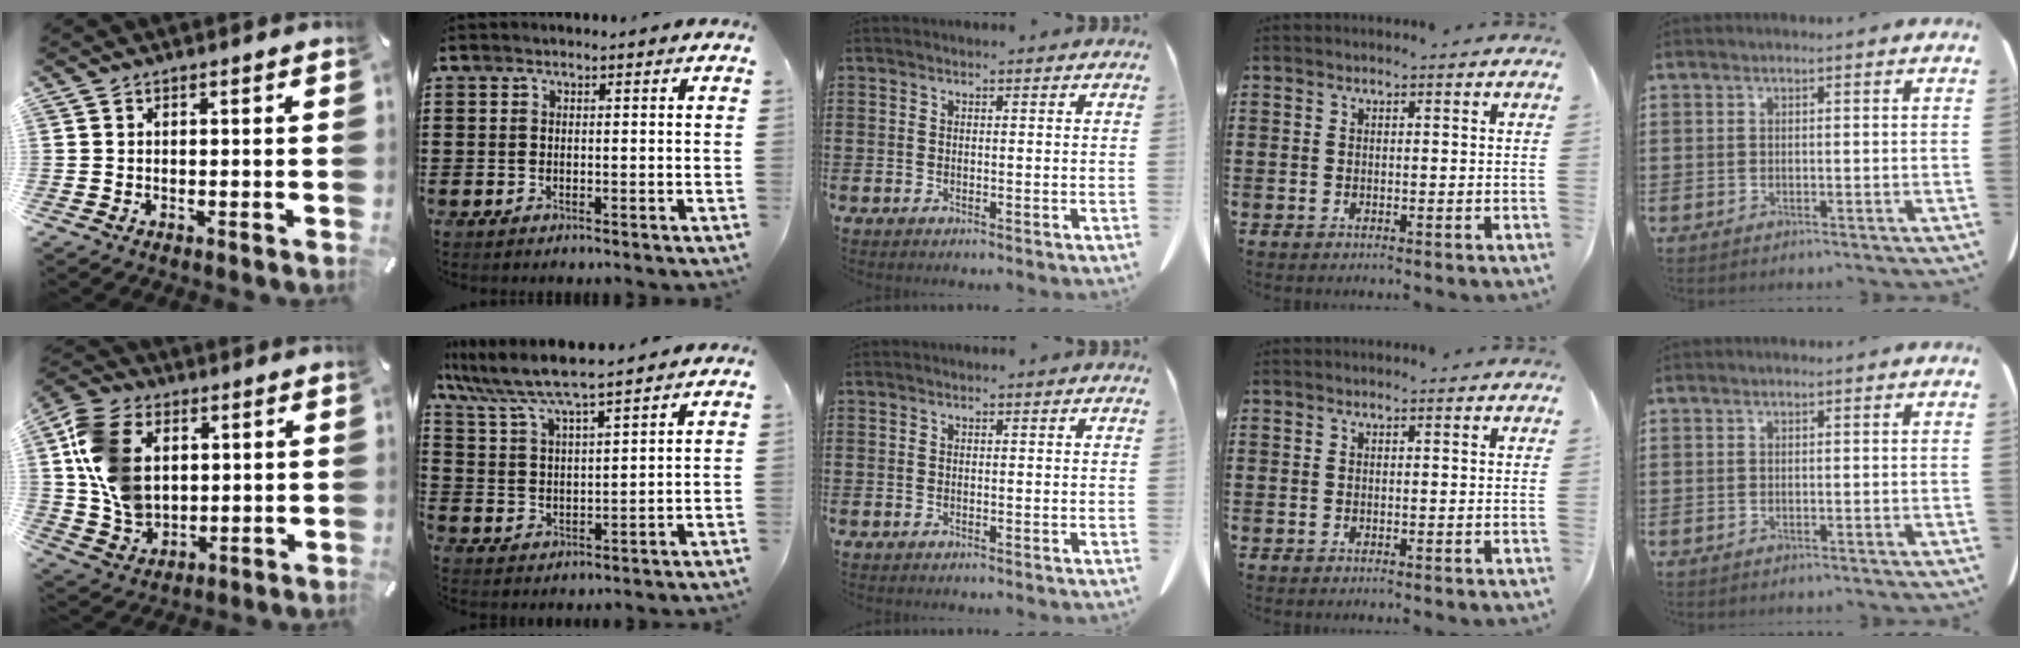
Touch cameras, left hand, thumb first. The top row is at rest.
{"thumb": {"total": 14.3, "force": [2.8, 11.0, 8.8], "torque": [-0.201, 0.013, 0.053]}, "index": {"total": 6.5, "force": [5.8, -0.1, 2.9], "torque": [-0.081, -0.032, 0.098]}}